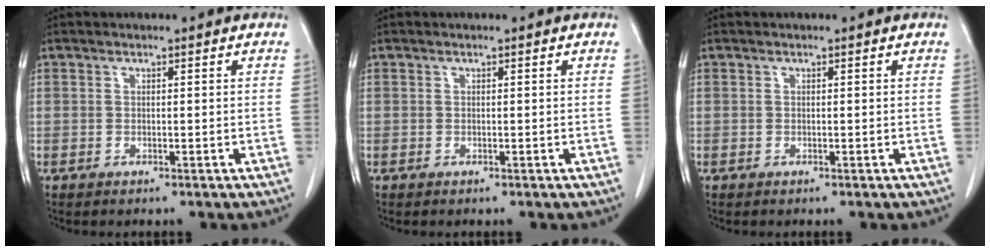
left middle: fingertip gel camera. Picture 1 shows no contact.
{"total": 0.0}
{"total": 0.0}